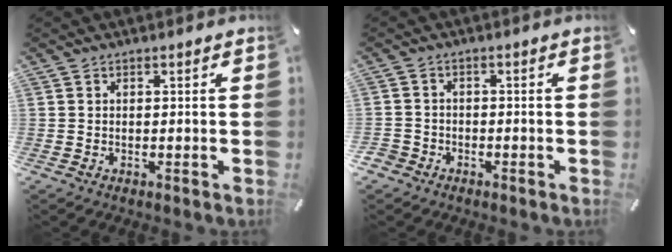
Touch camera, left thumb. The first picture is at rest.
{"total": 2.9, "force": [-1.8, 2.2, 0.5], "torque": [-0.013, 0.008, -0.038]}